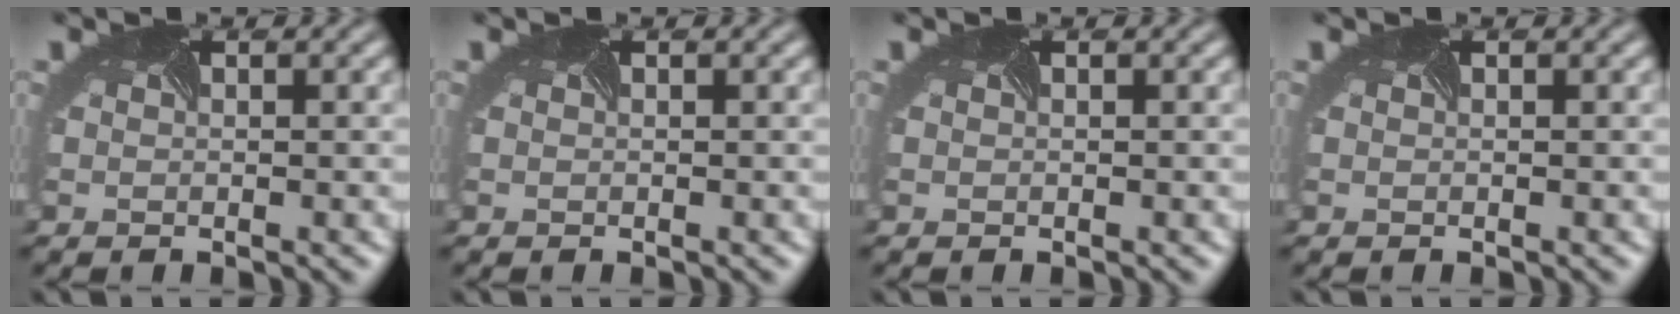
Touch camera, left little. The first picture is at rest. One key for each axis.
{"total": 0.0}
{"total": 0.0}
{"total": 0.0}